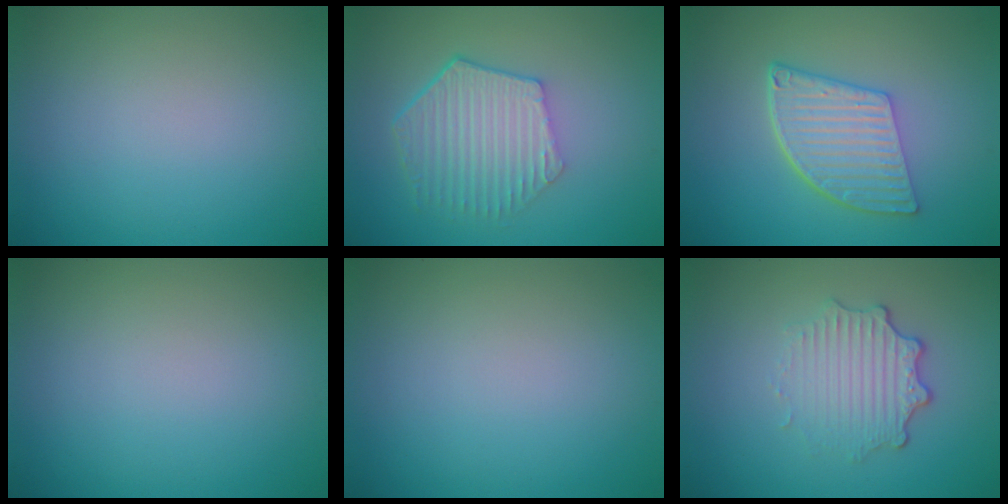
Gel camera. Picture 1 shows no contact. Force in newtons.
{"total": 5.4, "press": 4.1, "slide": 3.6}
{"total": 5.8, "press": 4.3, "slide": 3.9}
{"total": 0.0}
{"total": 0.0}
{"total": 3.4, "press": 2.7, "slide": 2.0}